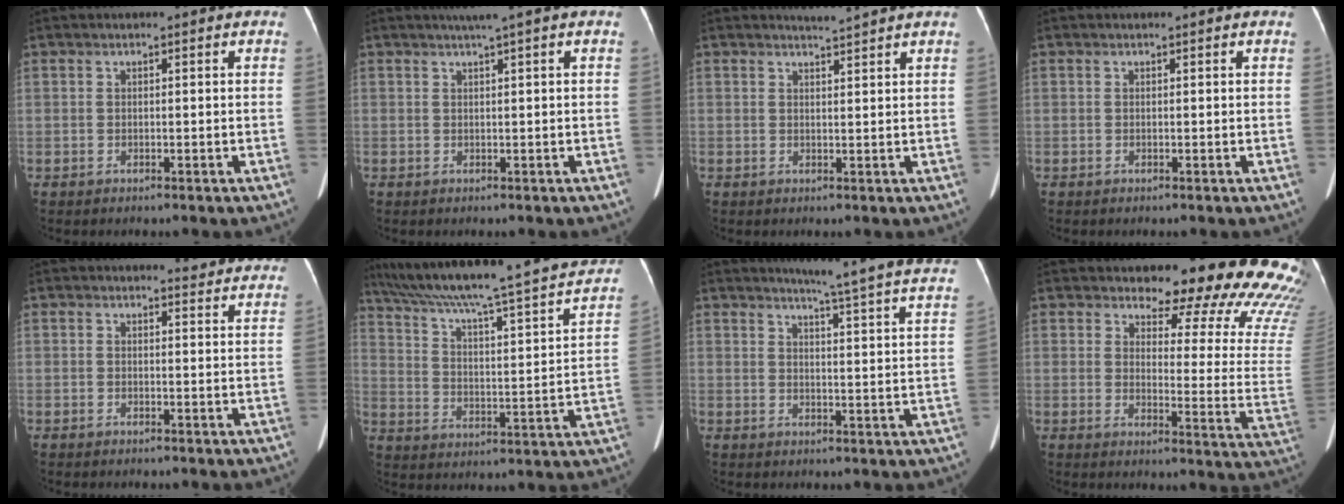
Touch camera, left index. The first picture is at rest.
{"total": 1.2, "force": [0.7, -0.1, 0.9], "torque": [-0.014, 0.008, 0.014]}
{"total": 1.4, "force": [1.3, -0.5, -0.2], "torque": [0.002, -0.001, 0.025]}
{"total": 0.0}
{"total": 4.4, "force": [4.3, 1.1, 0.1], "torque": [0.005, -0.007, 0.027]}
{"total": 29.0, "force": [24.8, 2.6, 14.7], "torque": [-0.240, -0.024, 0.336]}
{"total": 19.1, "force": [17.7, -0.8, 7.0], "torque": [-0.095, -0.076, 0.194]}
{"total": 21.5, "force": [19.2, 4.2, 8.9], "torque": [-0.090, -0.113, 0.201]}